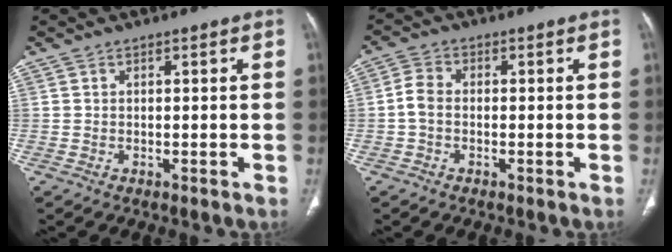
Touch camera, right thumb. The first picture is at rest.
{"total": 3.2, "force": [-0.7, 2.2, 2.2], "torque": [-0.047, 0.010, -0.021]}